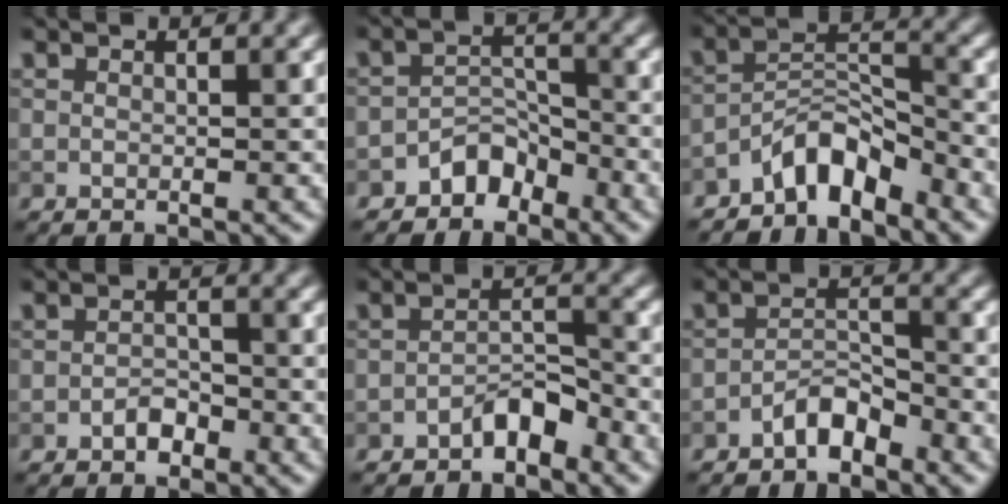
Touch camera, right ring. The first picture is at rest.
{"total": 2.9, "force": [-2.2, 1.7, 0.8], "torque": [-0.004, 0.014, -0.041]}
{"total": 4.6, "force": [-3.7, 1.6, 2.2], "torque": [-0.030, 0.017, -0.074]}
{"total": 1.6, "force": [-1.0, 1.0, 0.8], "torque": [-0.011, 0.006, -0.019]}
{"total": 2.5, "force": [-1.9, 0.9, 1.3], "torque": [-0.016, 0.013, -0.035]}
{"total": 2.6, "force": [-2.1, 0.9, 1.2], "torque": [-0.018, 0.013, -0.040]}